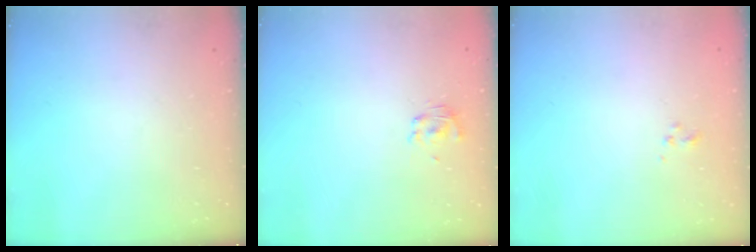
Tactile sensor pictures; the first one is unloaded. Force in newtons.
{"total": 2.0, "press": 1.9, "slide": 0.8}
{"total": 1.4, "press": 1.3, "slide": 0.6}